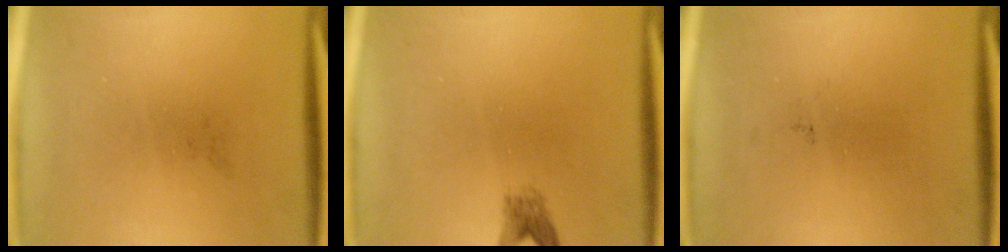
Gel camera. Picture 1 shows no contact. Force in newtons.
{"total": 1.8}
{"total": 0.0}